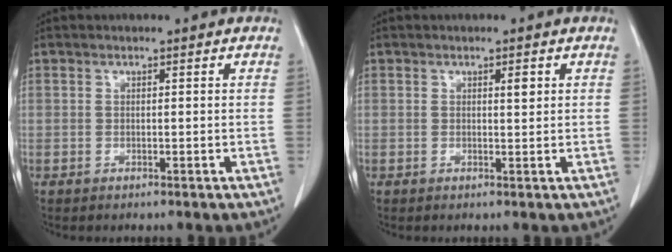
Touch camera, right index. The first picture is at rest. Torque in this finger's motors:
{"motor_torque": [-0.02, 0.05, -0.02, 0.00]}